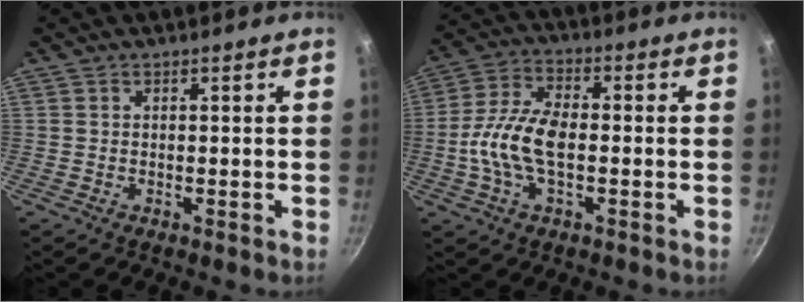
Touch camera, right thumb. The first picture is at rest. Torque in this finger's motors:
{"motor_torque": [-0.24, 0.81, 0.02, -0.01, 0.37]}